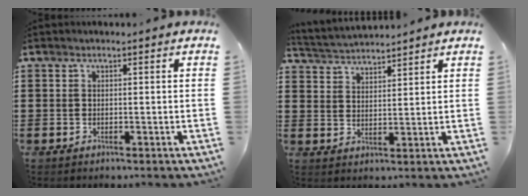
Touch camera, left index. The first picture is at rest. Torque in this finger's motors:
{"motor_torque": [-0.92, 1.21, 0.03, 0.01]}